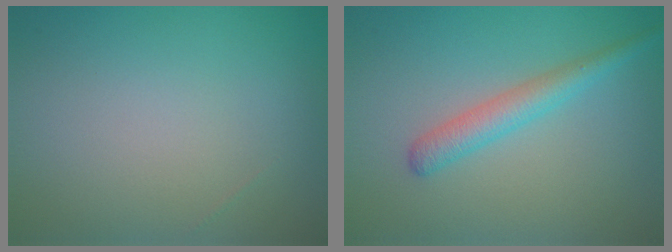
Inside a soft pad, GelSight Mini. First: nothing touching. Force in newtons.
{"total": 2.7, "press": 2.7, "slide": 0.0}